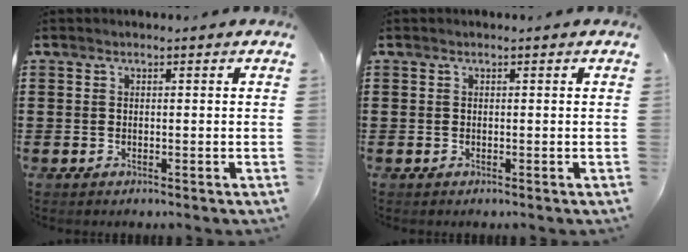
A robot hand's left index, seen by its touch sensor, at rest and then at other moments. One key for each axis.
{"total": 0.0}